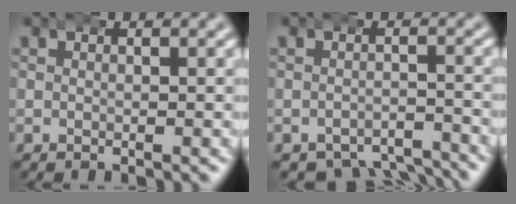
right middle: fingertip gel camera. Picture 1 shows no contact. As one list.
[{"total": 6.0, "force": [-5.6, 1.9, 1.3], "torque": [0.000, -0.016, -0.087]}]